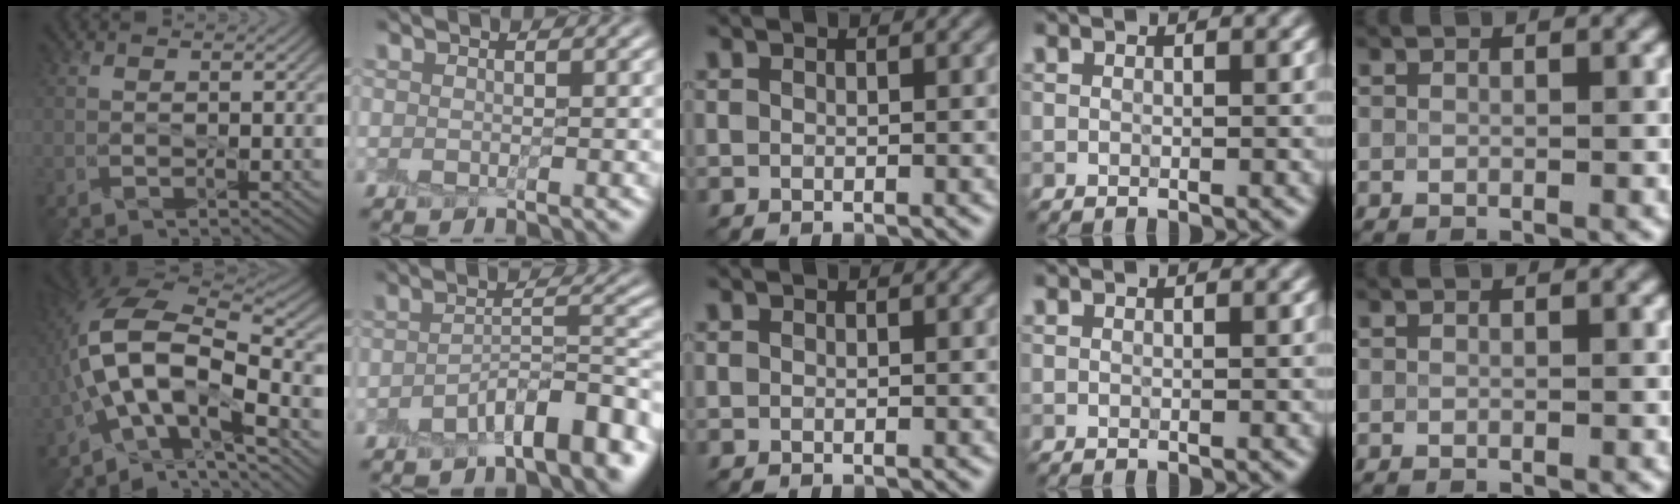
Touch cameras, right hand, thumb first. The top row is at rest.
{"thumb": {"total": 13.0, "force": [-4.0, 5.4, 11.2], "torque": [-0.212, 0.009, -0.081]}, "index": {"total": 6.2, "force": [-3.7, 1.7, 4.7], "torque": [-0.068, 0.012, -0.060]}}